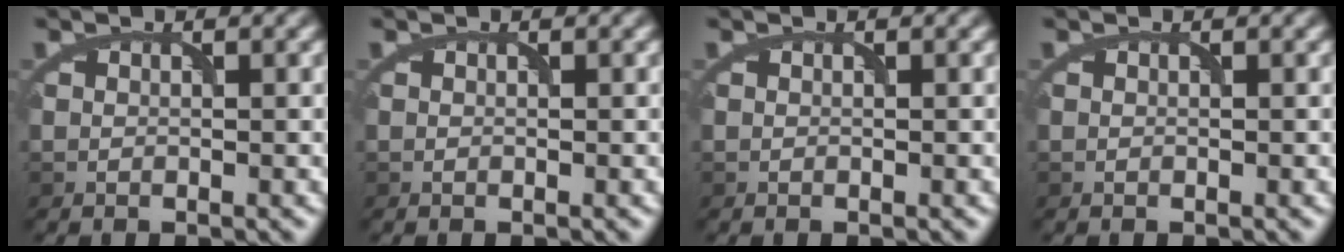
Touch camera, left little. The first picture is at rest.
{"total": 0.0}
{"total": 0.0}
{"total": 0.0}